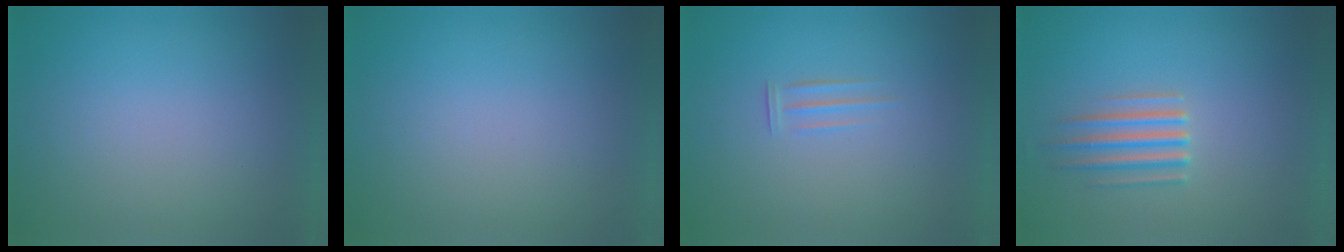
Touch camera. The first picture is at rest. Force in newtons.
{"total": 1.0}
{"total": 1.9}
{"total": 2.9}